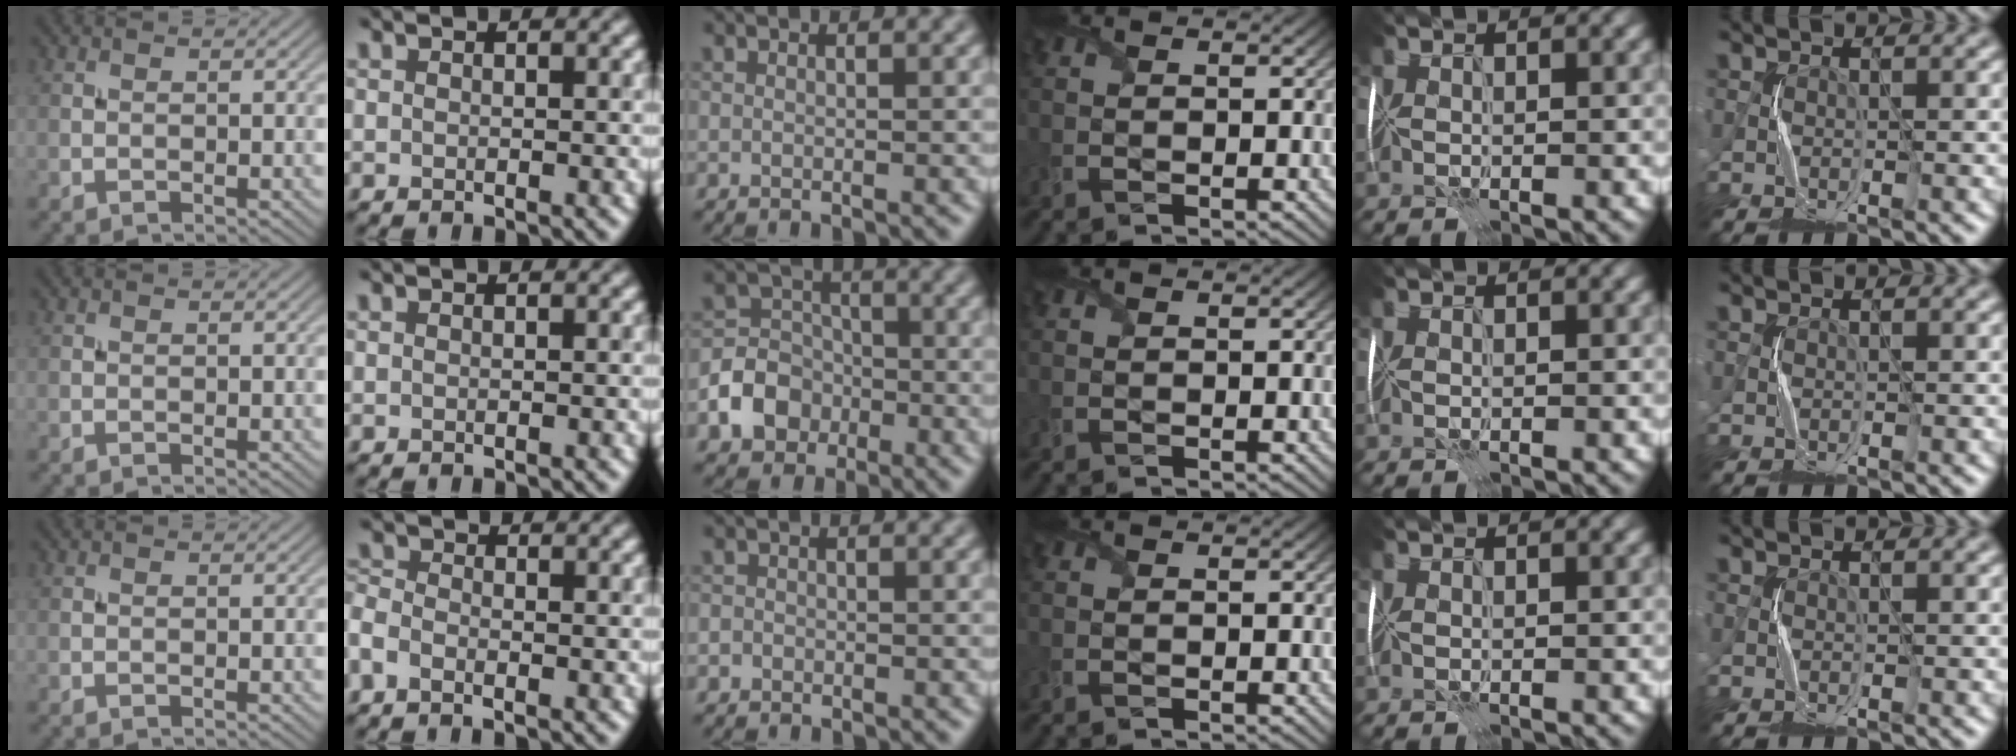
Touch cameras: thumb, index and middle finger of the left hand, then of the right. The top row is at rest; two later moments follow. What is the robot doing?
{"motion": "fold", "object": "shipping label"}